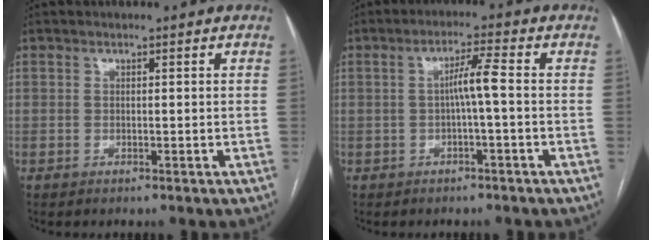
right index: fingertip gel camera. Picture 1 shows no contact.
{"total": 3.9, "force": [-0.4, -0.3, 3.8], "torque": [-0.068, 0.010, -0.004]}